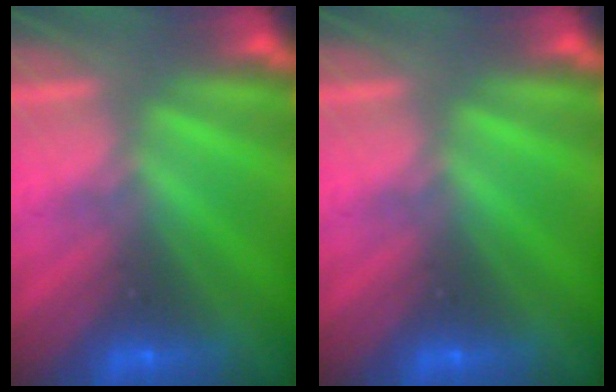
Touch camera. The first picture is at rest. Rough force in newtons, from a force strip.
{"total": 0.0}